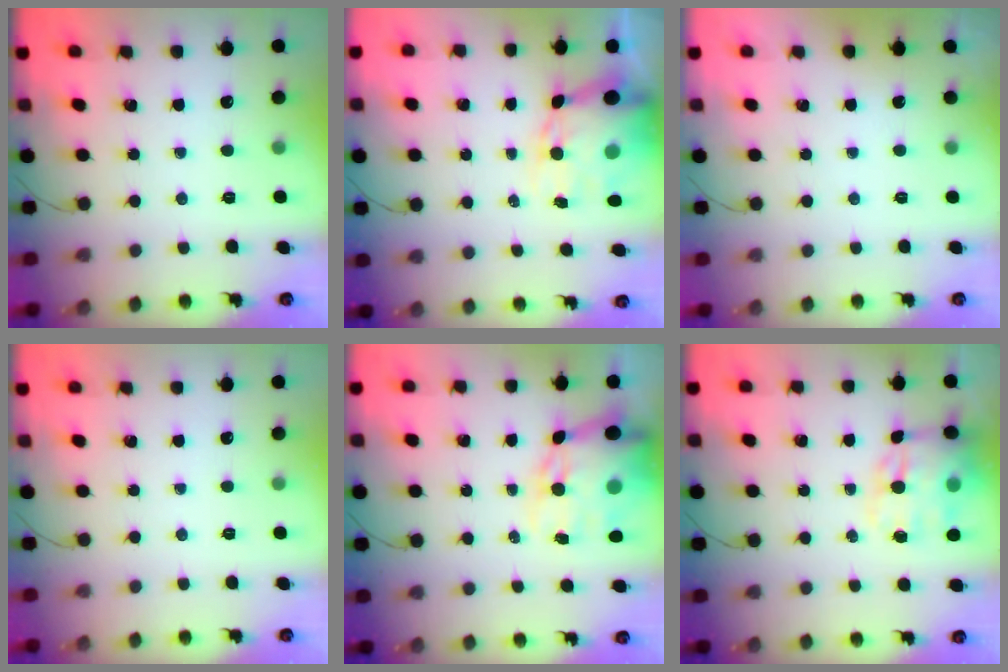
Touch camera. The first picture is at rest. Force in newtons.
{"total": 12.5, "press": 12.1, "slide": 3.3}
{"total": 1.8, "press": 1.8, "slide": 0.3}
{"total": 0.0}
{"total": 15.8, "press": 15.4, "slide": 3.6}
{"total": 13.6, "press": 13.1, "slide": 3.7}